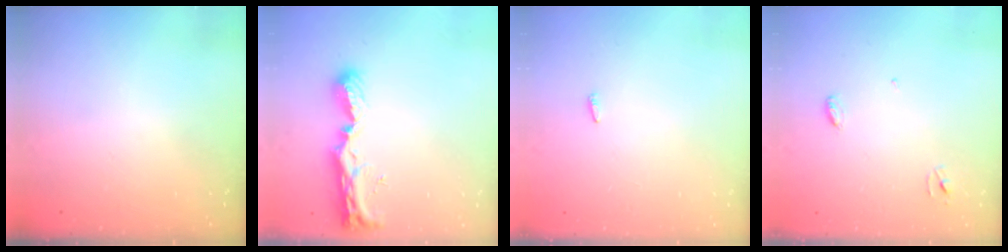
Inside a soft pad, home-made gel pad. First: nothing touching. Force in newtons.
{"total": 8.6, "press": 8.5, "slide": 1.0}
{"total": 1.8, "press": 1.7, "slide": 0.6}
{"total": 3.3, "press": 3.3, "slide": 0.3}